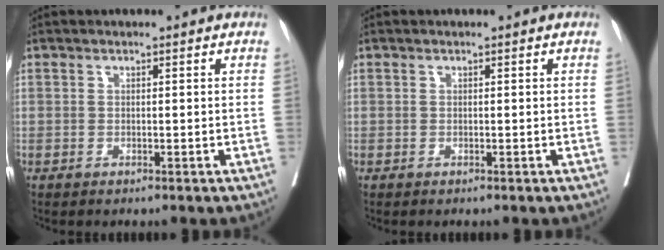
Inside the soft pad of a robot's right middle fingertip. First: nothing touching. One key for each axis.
{"total": 0.0}